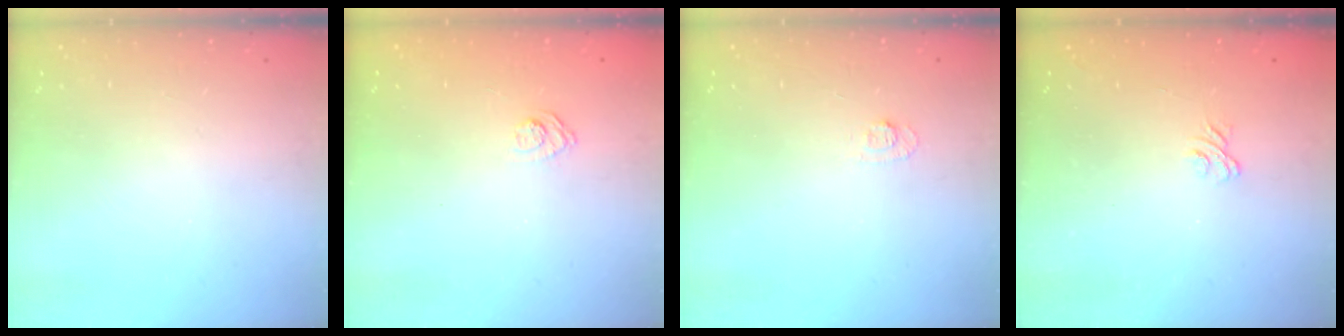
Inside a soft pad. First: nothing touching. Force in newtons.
{"total": 3.1, "press": 2.8, "slide": 1.3}
{"total": 4.1, "press": 4.1, "slide": 0.5}
{"total": 1.9, "press": 1.5, "slide": 1.1}